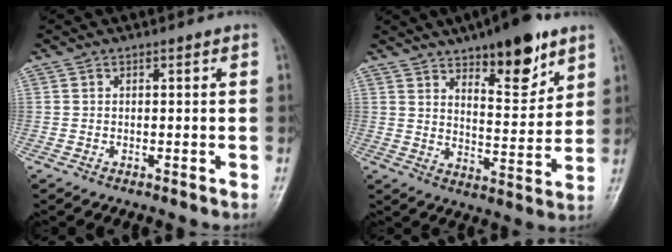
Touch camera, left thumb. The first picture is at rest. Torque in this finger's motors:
{"motor_torque": [0.64, 0.57, 0.31, -0.21, 0.19]}